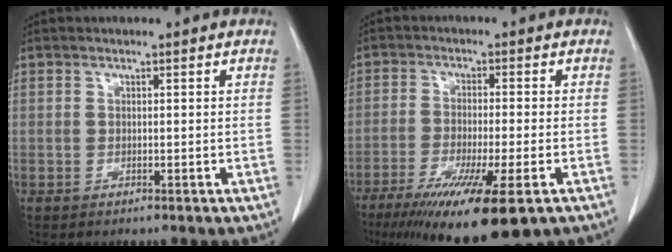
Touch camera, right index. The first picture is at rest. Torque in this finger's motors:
{"motor_torque": [1.75, -0.40, 0.45, 0.14]}